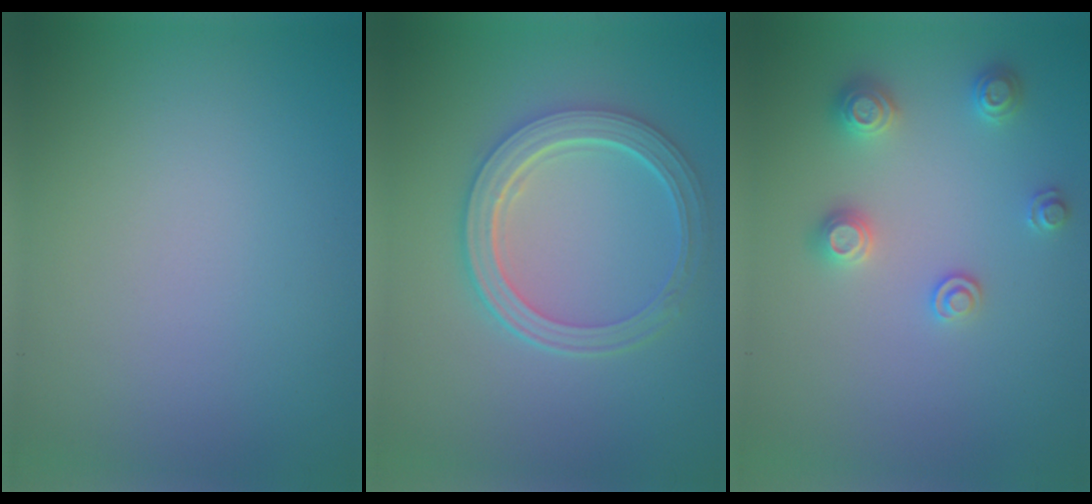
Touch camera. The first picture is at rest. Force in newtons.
{"total": 5.3, "press": 4.1, "slide": 3.4}
{"total": 2.5, "press": 2.5, "slide": 0.3}